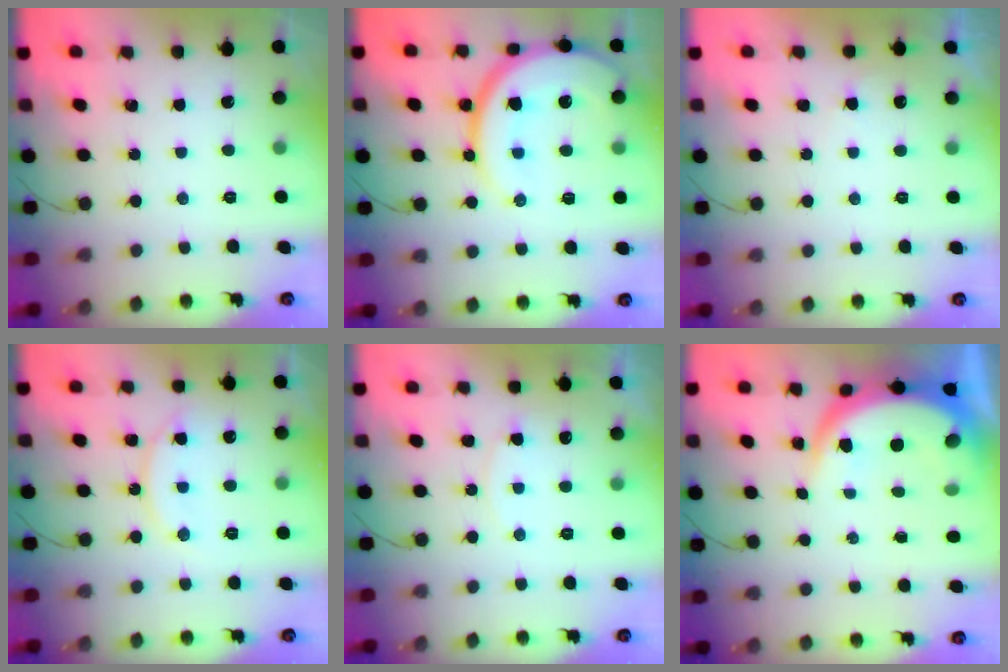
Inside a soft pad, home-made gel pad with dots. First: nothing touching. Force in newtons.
{"total": 17.7, "press": 17.7, "slide": 1.6}
{"total": 3.0, "press": 3.0, "slide": 0.0}
{"total": 11.4, "press": 11.4, "slide": 0.8}
{"total": 6.5, "press": 6.5, "slide": 0.7}
{"total": 10.0, "press": 9.9, "slide": 1.2}